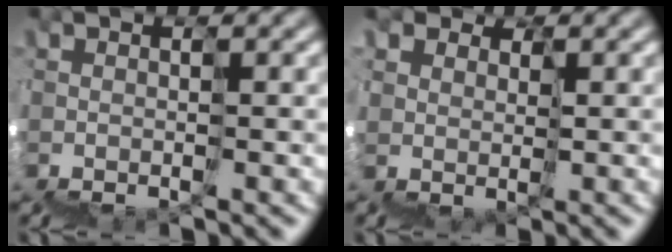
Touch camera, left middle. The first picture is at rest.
{"total": 4.3, "force": [3.0, 3.0, -0.1], "torque": [-0.002, 0.023, 0.052]}